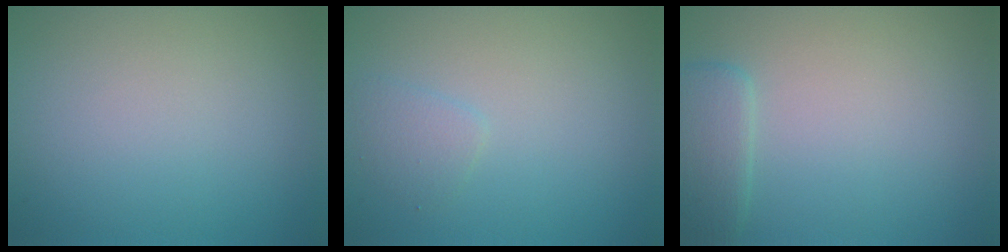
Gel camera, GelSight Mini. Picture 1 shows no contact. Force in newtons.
{"total": 1.2, "press": 1.2, "slide": 0.0}
{"total": 2.5, "press": 2.5, "slide": 0.2}